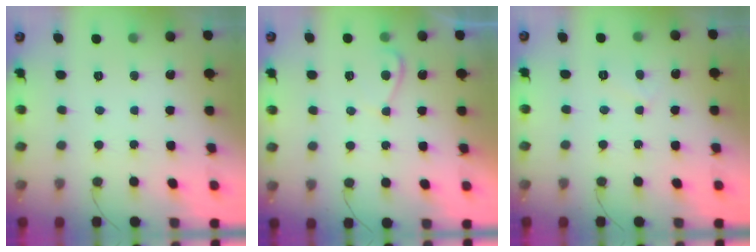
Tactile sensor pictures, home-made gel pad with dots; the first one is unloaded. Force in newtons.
{"total": 3.8, "press": 3.7, "slide": 0.7}
{"total": 3.5, "press": 3.5, "slide": 0.5}